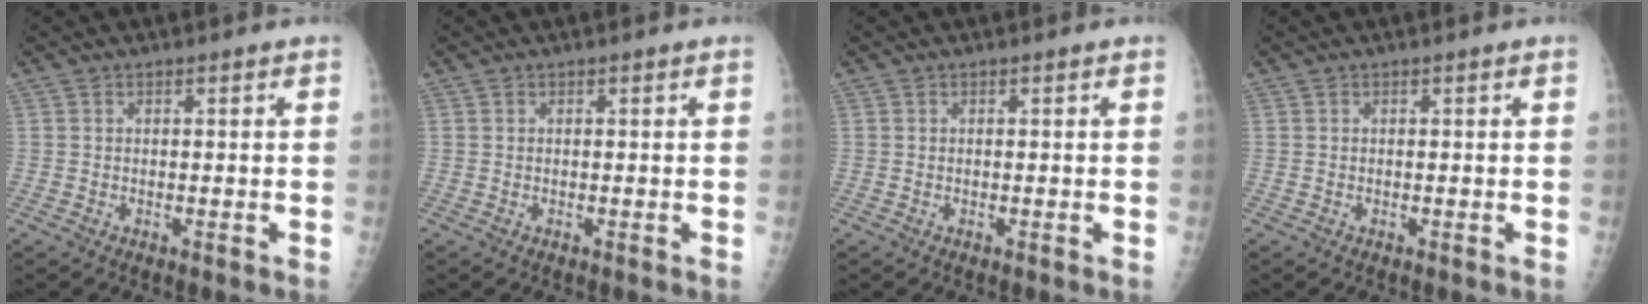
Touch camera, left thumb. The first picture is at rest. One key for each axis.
{"total": 0.0}
{"total": 0.0}
{"total": 0.0}